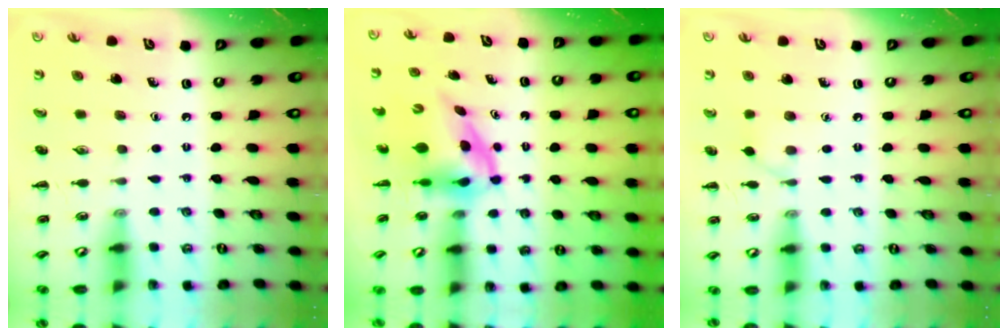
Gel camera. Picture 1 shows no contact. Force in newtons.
{"total": 3.9, "press": 3.8, "slide": 0.7}
{"total": 3.1, "press": 2.9, "slide": 1.2}